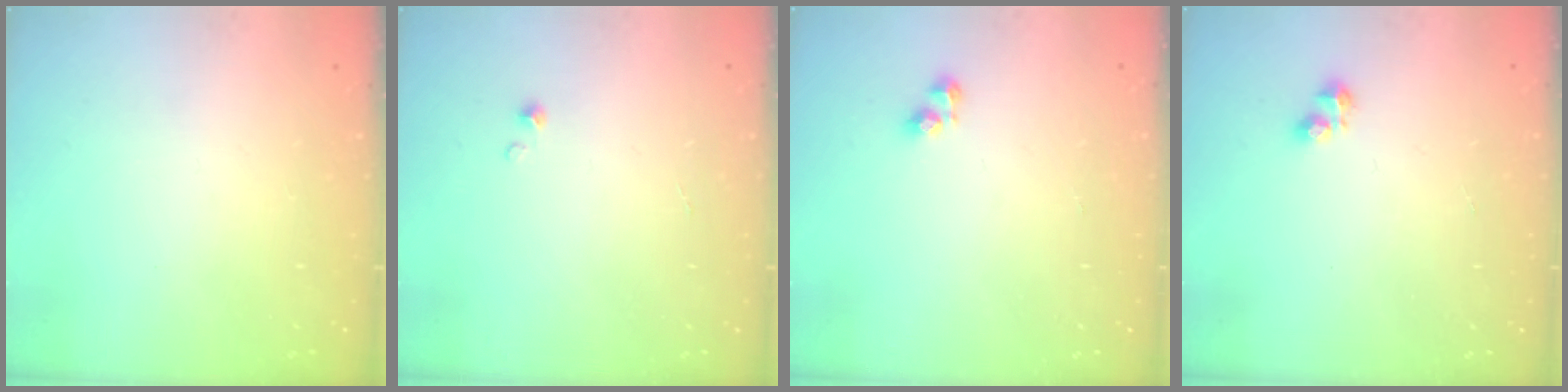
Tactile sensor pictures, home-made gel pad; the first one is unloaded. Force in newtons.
{"total": 0.0}
{"total": 2.8, "press": 2.8, "slide": 0.3}
{"total": 2.7, "press": 2.7, "slide": 0.4}